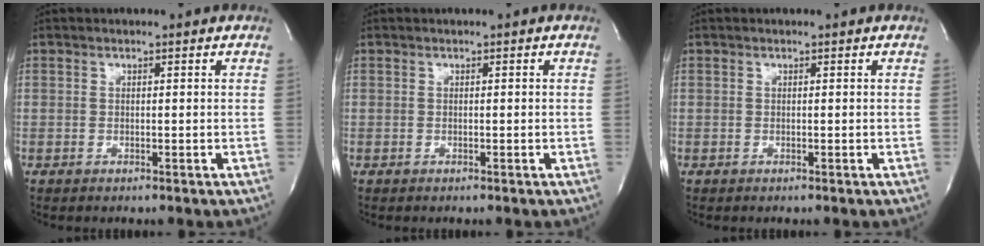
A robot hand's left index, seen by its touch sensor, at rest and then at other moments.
{"total": 0.0}
{"total": 0.0}